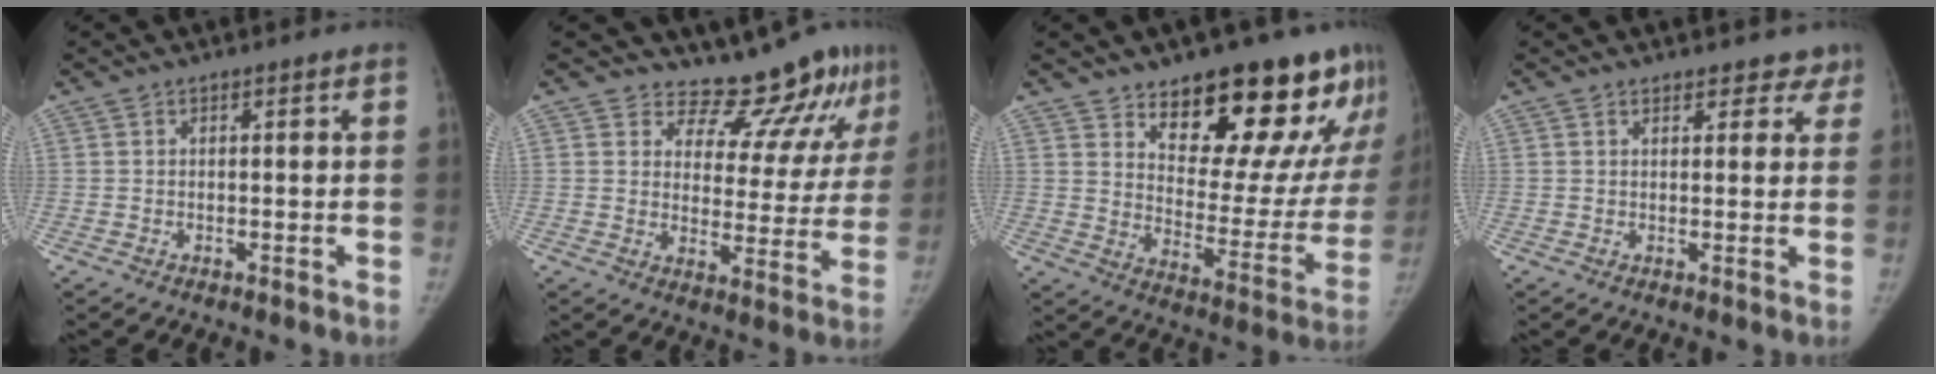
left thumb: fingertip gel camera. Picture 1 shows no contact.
{"total": 12.5, "force": [11.4, 4.1, 3.0], "torque": [-0.003, -0.098, 0.147]}
{"total": 23.6, "force": [16.6, 9.7, 13.6], "torque": [-0.133, -0.100, 0.236]}
{"total": 4.7, "force": [3.9, 2.5, 0.5], "torque": [0.038, -0.014, 0.033]}